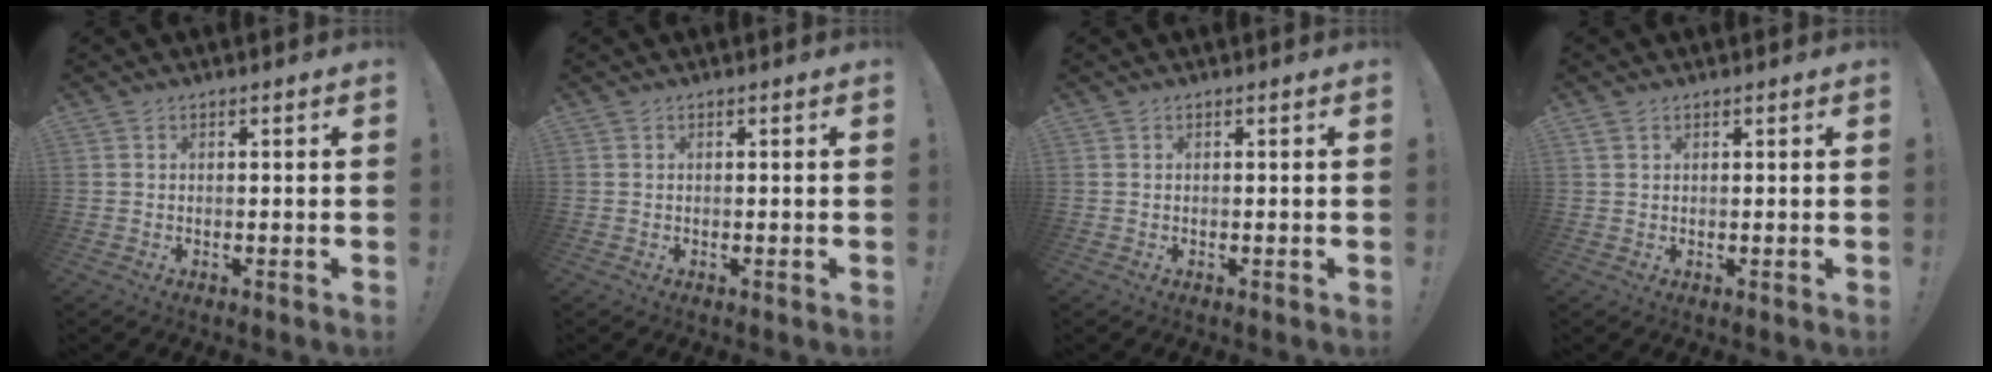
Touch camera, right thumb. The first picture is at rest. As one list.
[{"total": 0.0}, {"total": 0.0}, {"total": 1.7, "force": [1.3, 0.9, 0.7], "torque": [-0.016, 0.001, 0.025]}]